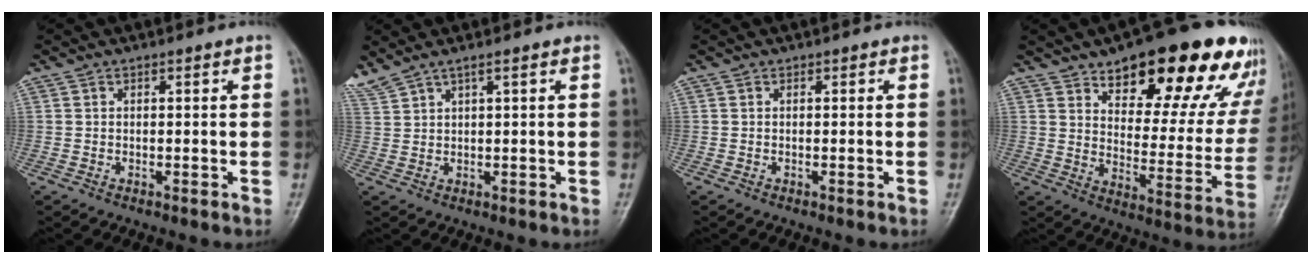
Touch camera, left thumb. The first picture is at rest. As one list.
[{"total": 4.3, "force": [3.3, 0.1, 2.7], "torque": [-0.073, 0.010, 0.078]}, {"total": 0.0}, {"total": 25.0, "force": [16.1, 10.0, 16.4], "torque": [-0.173, -0.062, 0.222]}]